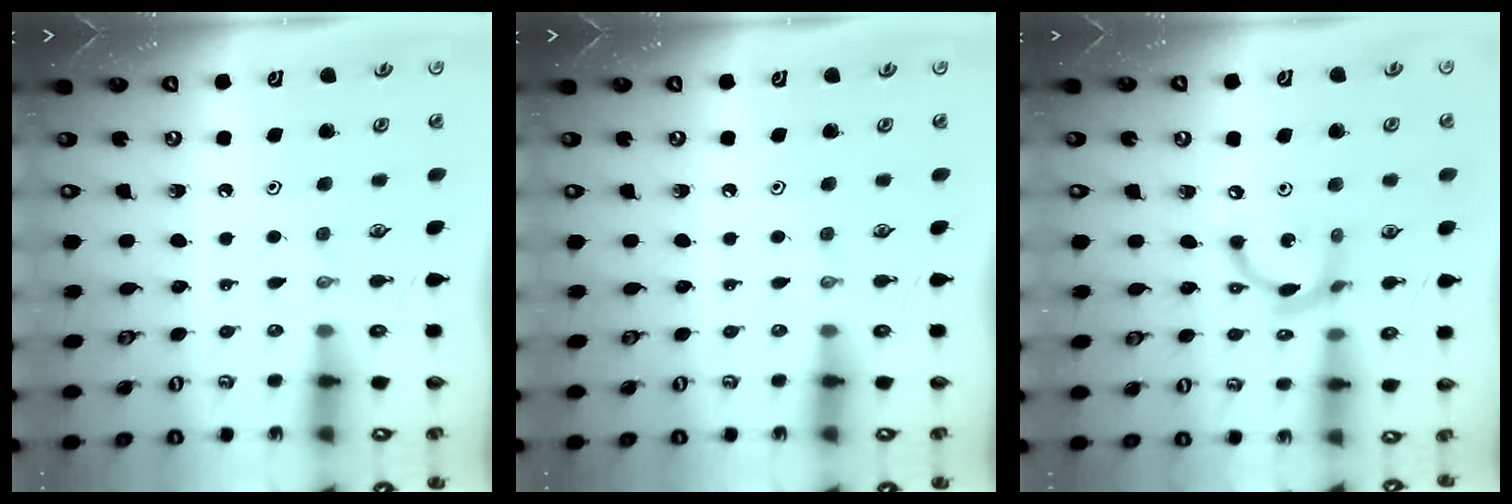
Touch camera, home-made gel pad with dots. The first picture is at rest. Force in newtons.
{"total": 0.0}
{"total": 11.0, "press": 11.0, "slide": 0.6}